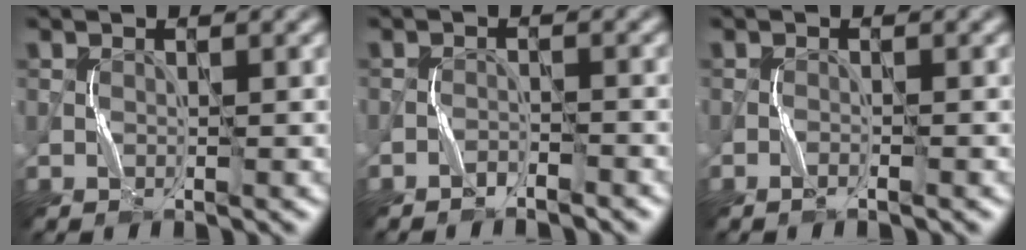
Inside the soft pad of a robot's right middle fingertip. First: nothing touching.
{"total": 1.2, "force": [-1.2, 0.2, 0.1], "torque": [0.000, 0.005, -0.023]}
{"total": 0.7, "force": [-0.6, 0.0, 0.4], "torque": [-0.009, 0.000, -0.012]}